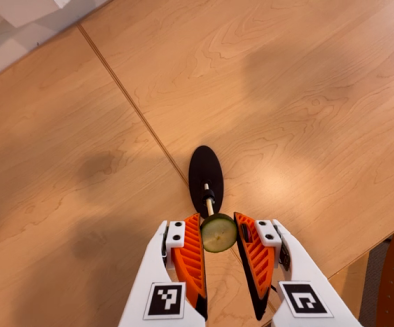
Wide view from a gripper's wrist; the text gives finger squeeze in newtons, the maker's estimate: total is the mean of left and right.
{"total": 7.6, "left": 7.6, "right": 7.7}